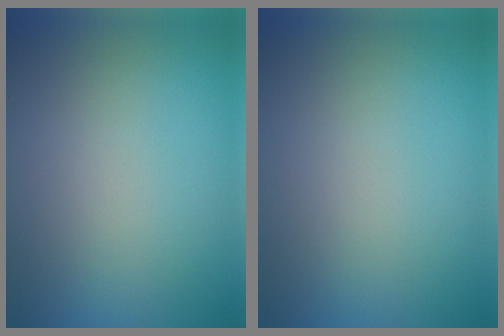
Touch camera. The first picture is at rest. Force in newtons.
{"total": 0.0}